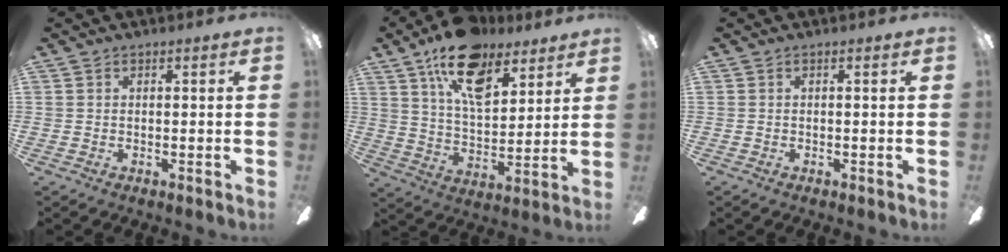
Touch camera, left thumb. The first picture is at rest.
{"total": 17.9, "force": [11.4, 8.9, 10.5], "torque": [-0.172, -0.049, 0.201]}
{"total": 0.0}